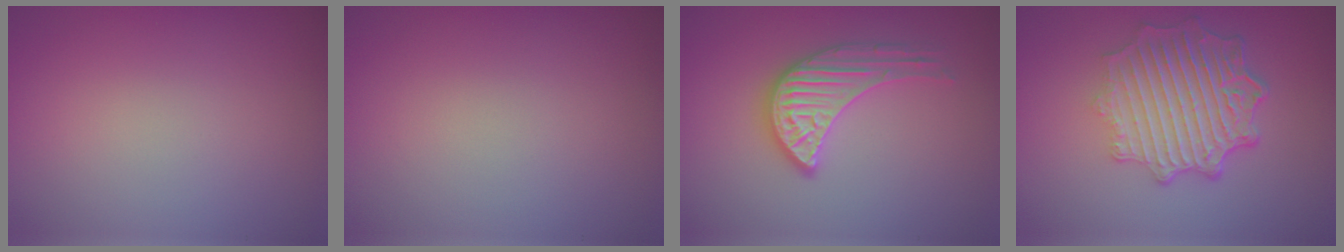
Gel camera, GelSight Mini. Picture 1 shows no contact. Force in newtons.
{"total": 0.0}
{"total": 3.5, "press": 3.4, "slide": 1.1}
{"total": 6.9, "press": 5.3, "slide": 4.4}